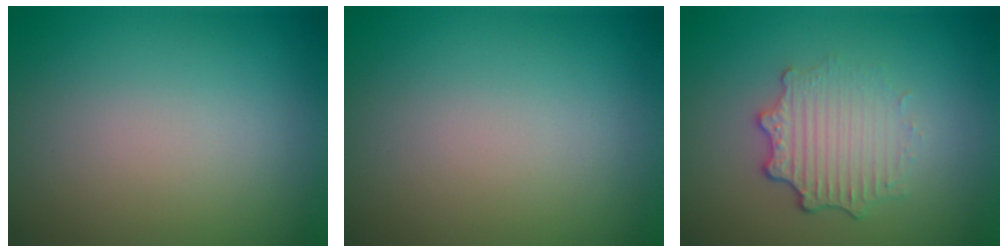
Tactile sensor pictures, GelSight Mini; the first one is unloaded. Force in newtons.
{"total": 0.0}
{"total": 3.5, "press": 2.8, "slide": 2.2}